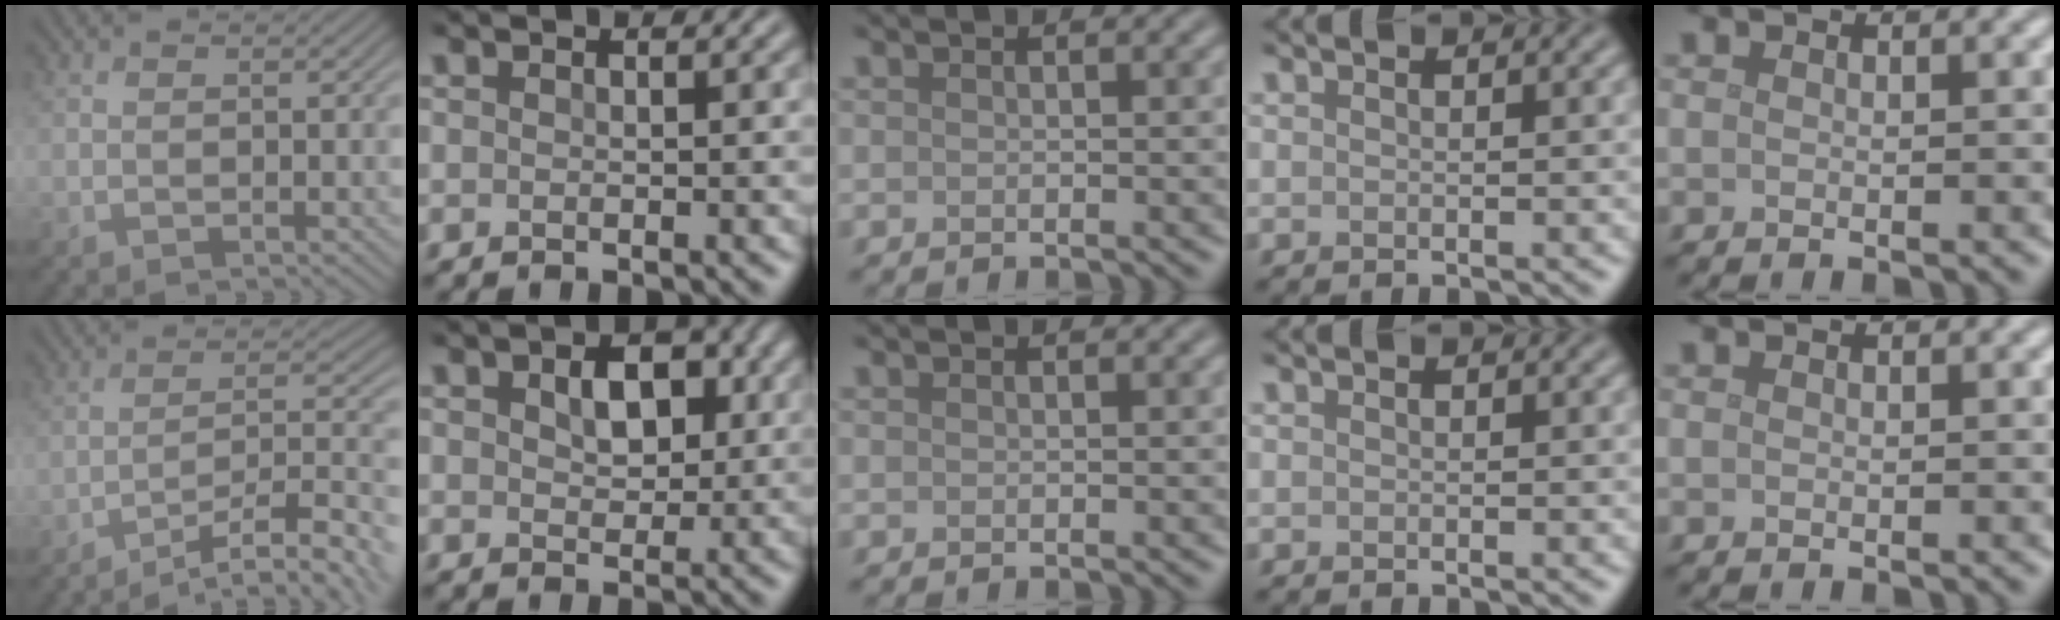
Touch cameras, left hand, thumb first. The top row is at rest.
{"thumb": {"total": 12.2, "force": [-9.1, 2.7, 7.6], "torque": [-0.116, 0.005, -0.129]}, "index": {"total": 3.7, "force": [1.0, 2.4, 2.6], "torque": [-0.047, 0.004, 0.012]}}